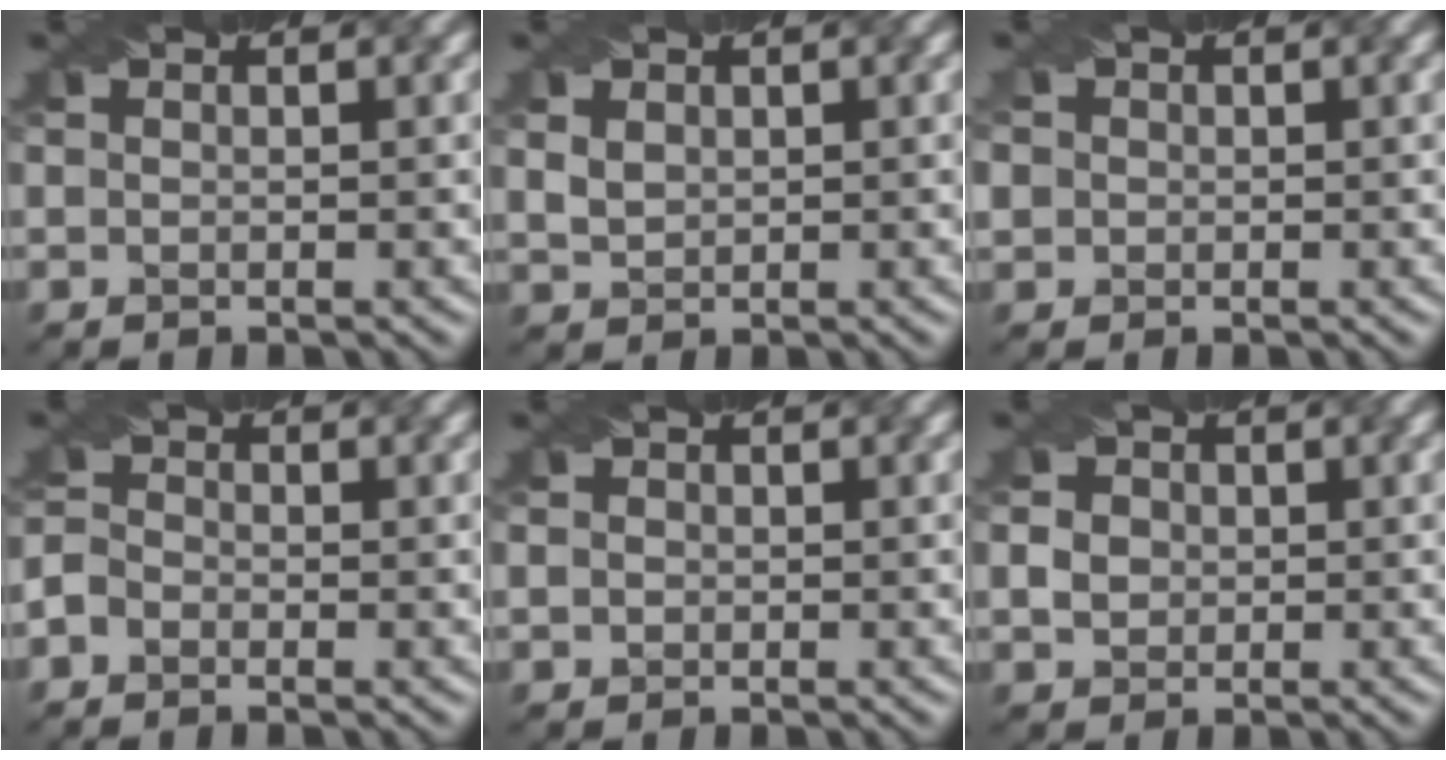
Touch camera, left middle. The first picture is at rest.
{"total": 1.9, "force": [1.0, 1.4, 0.9], "torque": [-0.029, 0.007, 0.027]}
{"total": 3.3, "force": [1.2, 2.8, 1.2], "torque": [-0.030, 0.021, 0.009]}
{"total": 1.8, "force": [-1.3, 1.2, 0.6], "torque": [-0.013, 0.010, -0.022]}
{"total": 2.4, "force": [0.9, 2.0, 1.0], "torque": [-0.010, 0.019, 0.001]}
{"total": 3.2, "force": [0.6, 2.8, 1.3], "torque": [-0.023, 0.018, 0.008]}